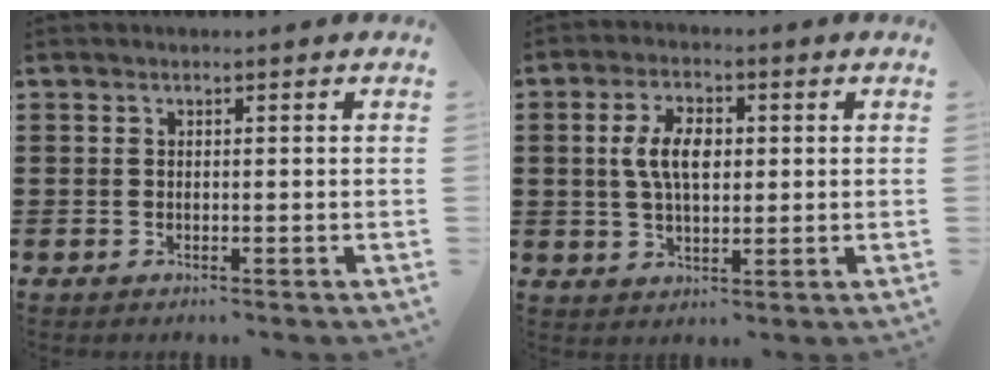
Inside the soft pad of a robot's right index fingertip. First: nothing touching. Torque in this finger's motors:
{"motor_torque": [0.83, -0.67, 0.77, 0.18]}